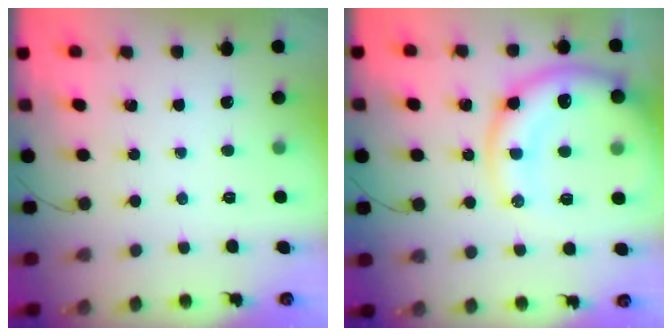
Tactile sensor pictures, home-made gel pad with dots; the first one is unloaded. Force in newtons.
{"total": 17.2, "press": 16.8, "slide": 3.3}